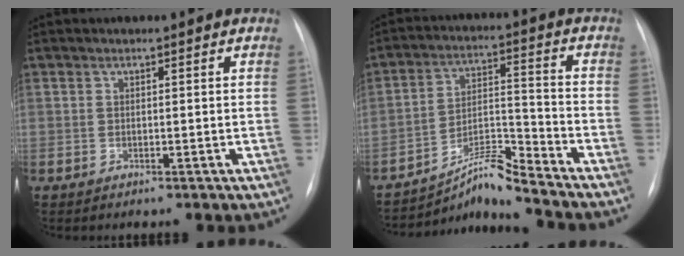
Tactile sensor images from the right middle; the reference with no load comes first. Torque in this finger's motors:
{"motor_torque": [-0.54, -0.92, -0.03, 0.00]}